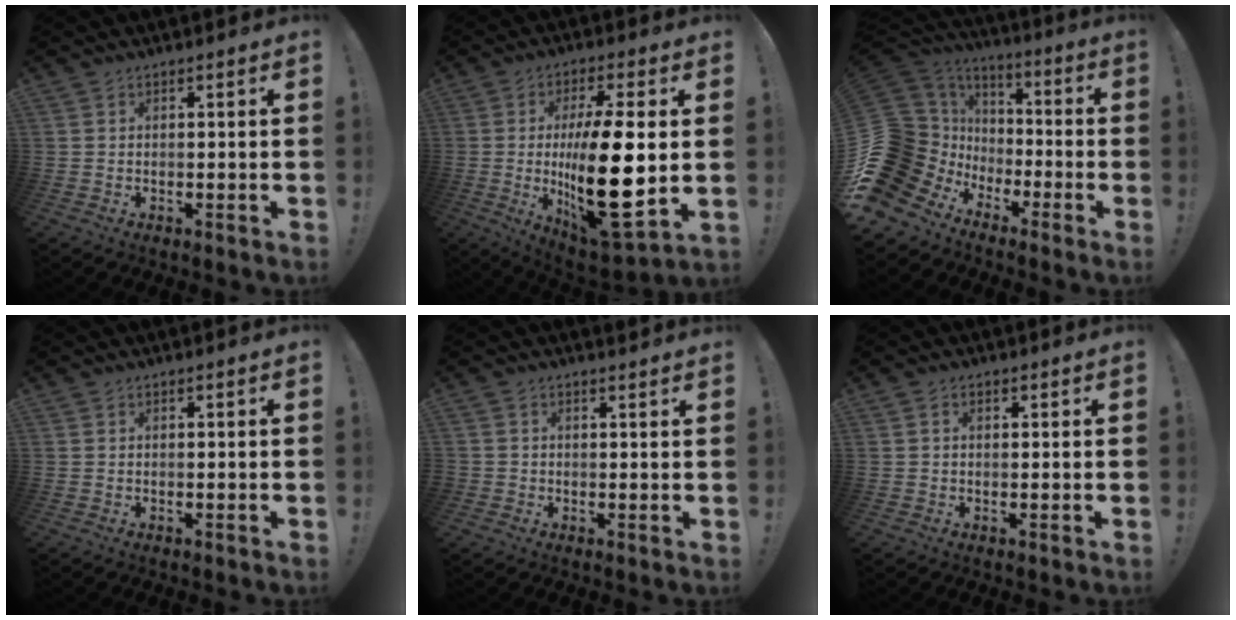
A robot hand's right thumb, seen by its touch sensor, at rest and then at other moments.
{"total": 22.5, "force": [-0.6, 7.0, 21.4], "torque": [-0.385, -0.020, -0.010]}
{"total": 20.3, "force": [-3.3, 16.2, 11.8], "torque": [-0.233, 0.002, -0.008]}
{"total": 0.0}
{"total": 1.5, "force": [0.9, 1.2, 0.3], "torque": [0.003, -0.003, 0.018]}
{"total": 0.9, "force": [0.4, 0.6, 0.5], "torque": [-0.003, 0.001, 0.005]}